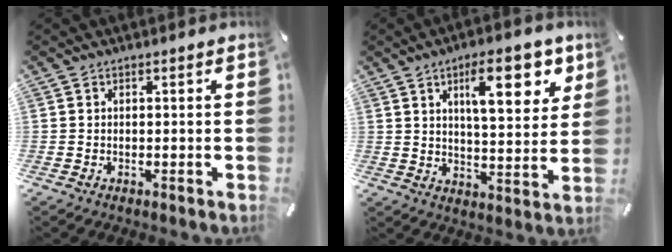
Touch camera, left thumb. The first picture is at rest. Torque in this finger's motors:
{"motor_torque": [2.22, 2.11, 1.28, -1.37, 0.42]}